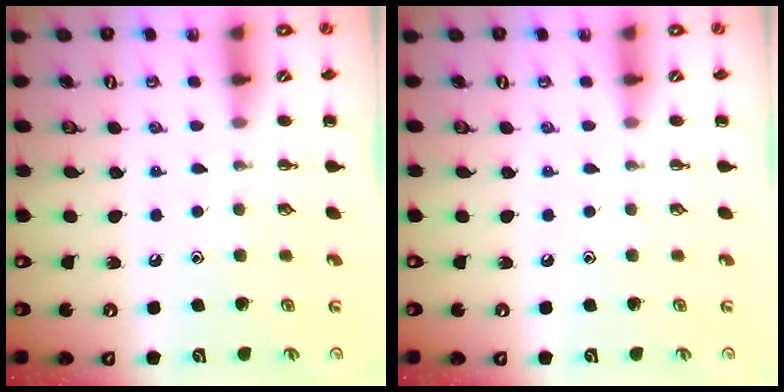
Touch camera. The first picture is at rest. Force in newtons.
{"total": 0.0}